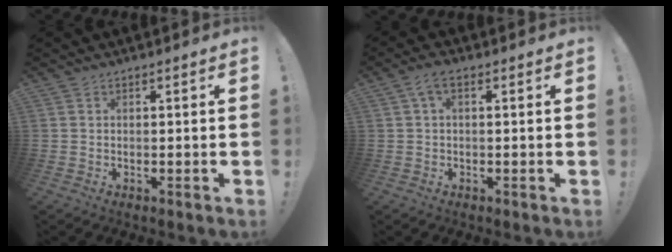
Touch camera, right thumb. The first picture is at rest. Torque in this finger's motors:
{"motor_torque": [-0.25, 0.25, -0.05, 0.08, 0.00]}